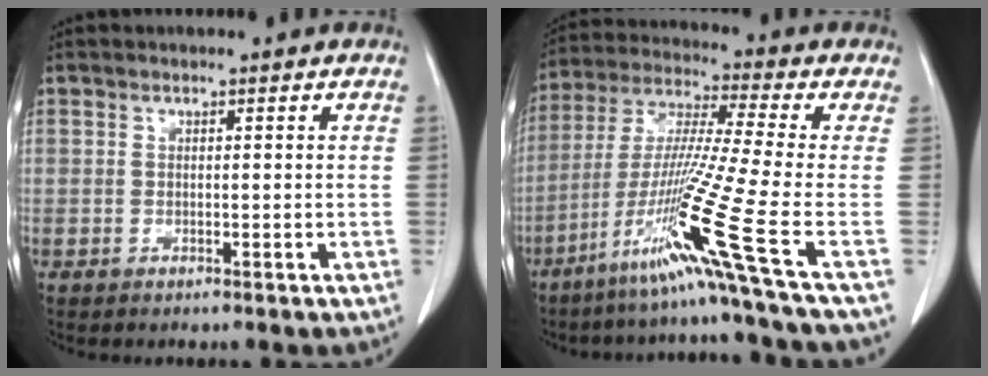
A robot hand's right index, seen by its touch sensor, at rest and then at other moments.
{"total": 16.5, "force": [-8.3, -3.8, 13.8], "torque": [-0.273, -0.028, -0.155]}